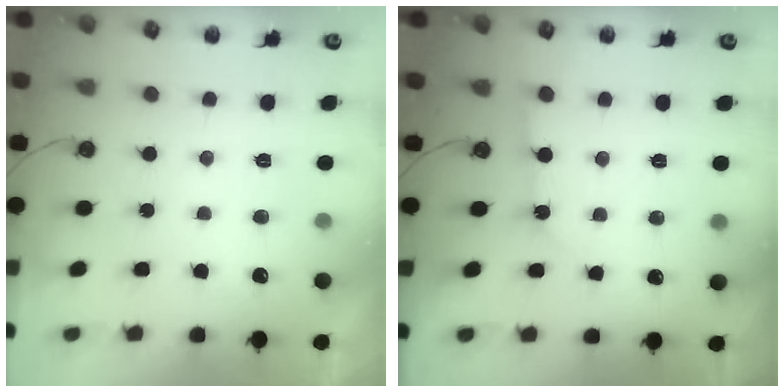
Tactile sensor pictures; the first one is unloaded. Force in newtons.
{"total": 3.3, "press": 3.3, "slide": 0.5}